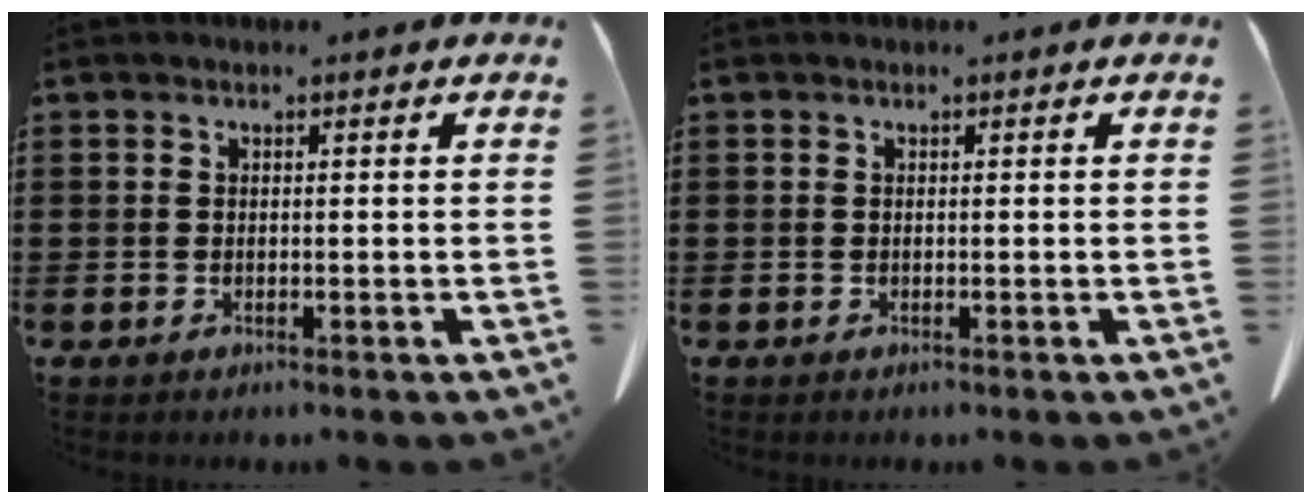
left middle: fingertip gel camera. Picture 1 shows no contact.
{"total": 0.0}